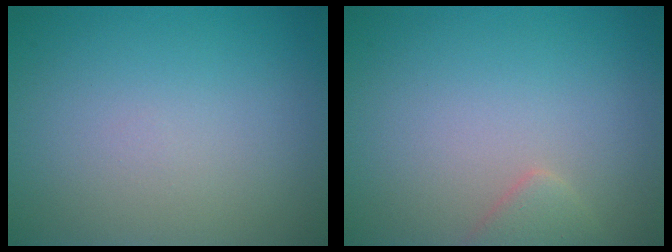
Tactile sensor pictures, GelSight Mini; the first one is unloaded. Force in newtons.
{"total": 1.6, "press": 1.6, "slide": 0.1}